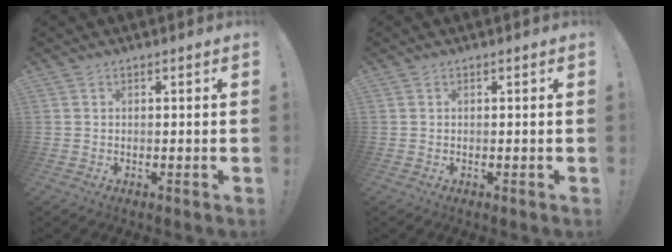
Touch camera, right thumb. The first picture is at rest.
{"total": 0.0}